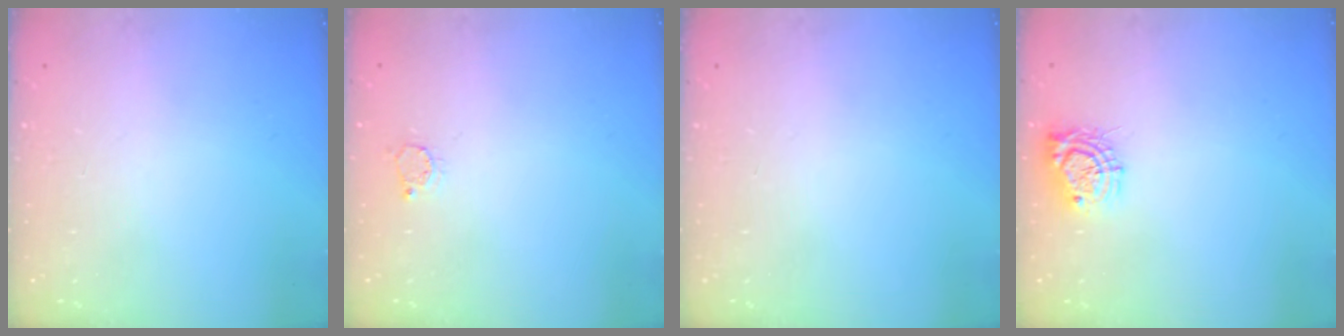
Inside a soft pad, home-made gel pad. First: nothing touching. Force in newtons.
{"total": 2.7, "press": 2.7, "slide": 0.2}
{"total": 0.0}
{"total": 8.7, "press": 8.7, "slide": 0.5}